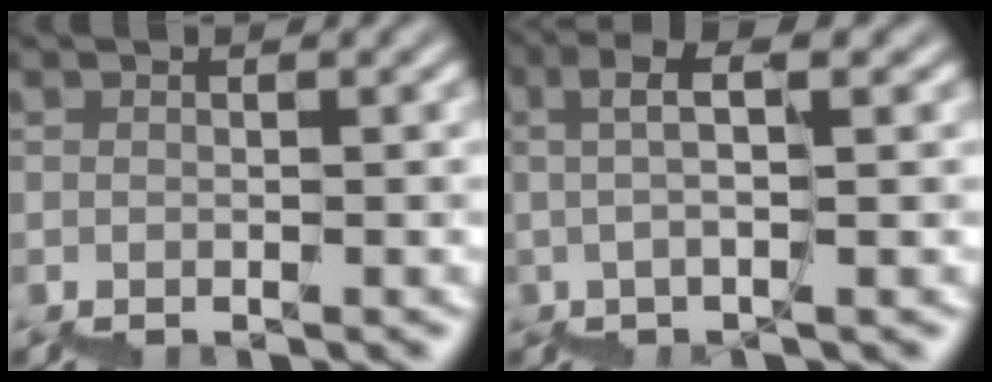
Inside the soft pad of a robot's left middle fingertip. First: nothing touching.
{"total": 3.4, "force": [1.0, 0.7, 3.2], "torque": [-0.059, 0.010, 0.018]}